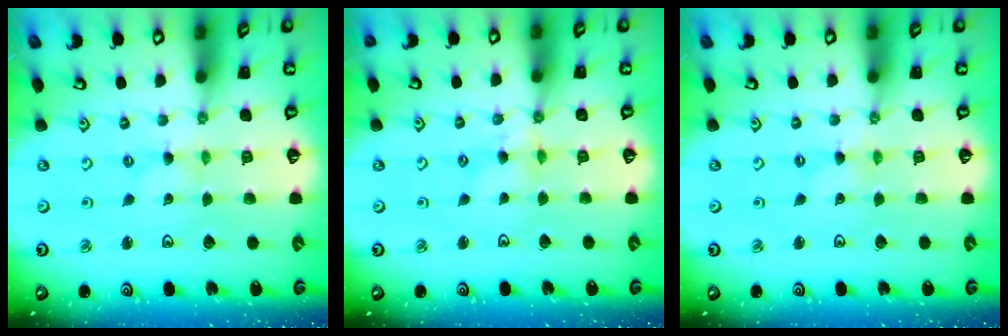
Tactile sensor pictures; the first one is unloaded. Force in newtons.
{"total": 3.0, "press": 3.0, "slide": 0.2}
{"total": 0.0}